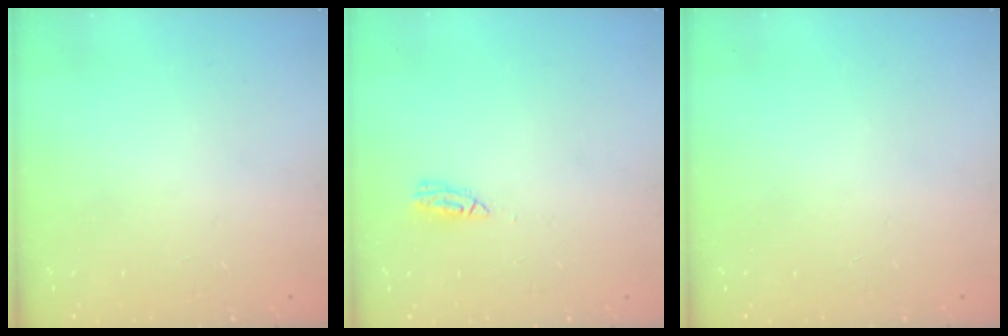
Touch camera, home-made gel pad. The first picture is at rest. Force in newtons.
{"total": 5.4, "press": 5.4, "slide": 0.5}
{"total": 0.9, "press": 0.0, "slide": 0.9}